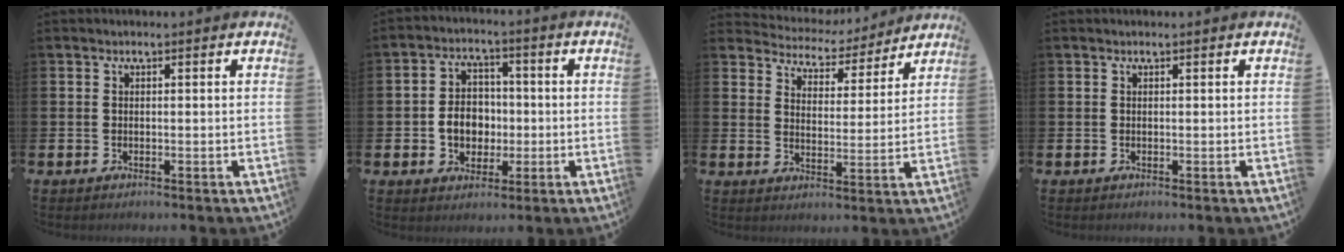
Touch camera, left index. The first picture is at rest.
{"total": 5.6, "force": [-0.8, 4.8, 2.9], "torque": [-0.045, 0.008, -0.022]}
{"total": 4.9, "force": [4.7, 1.4, 0.0], "torque": [-0.023, -0.042, 0.077]}
{"total": 0.0}